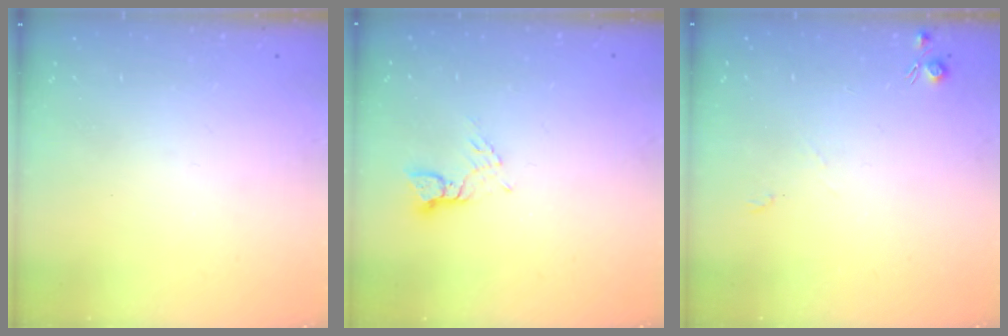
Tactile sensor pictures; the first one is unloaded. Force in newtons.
{"total": 2.4, "press": 2.4, "slide": 0.2}
{"total": 4.7, "press": 4.7, "slide": 0.7}